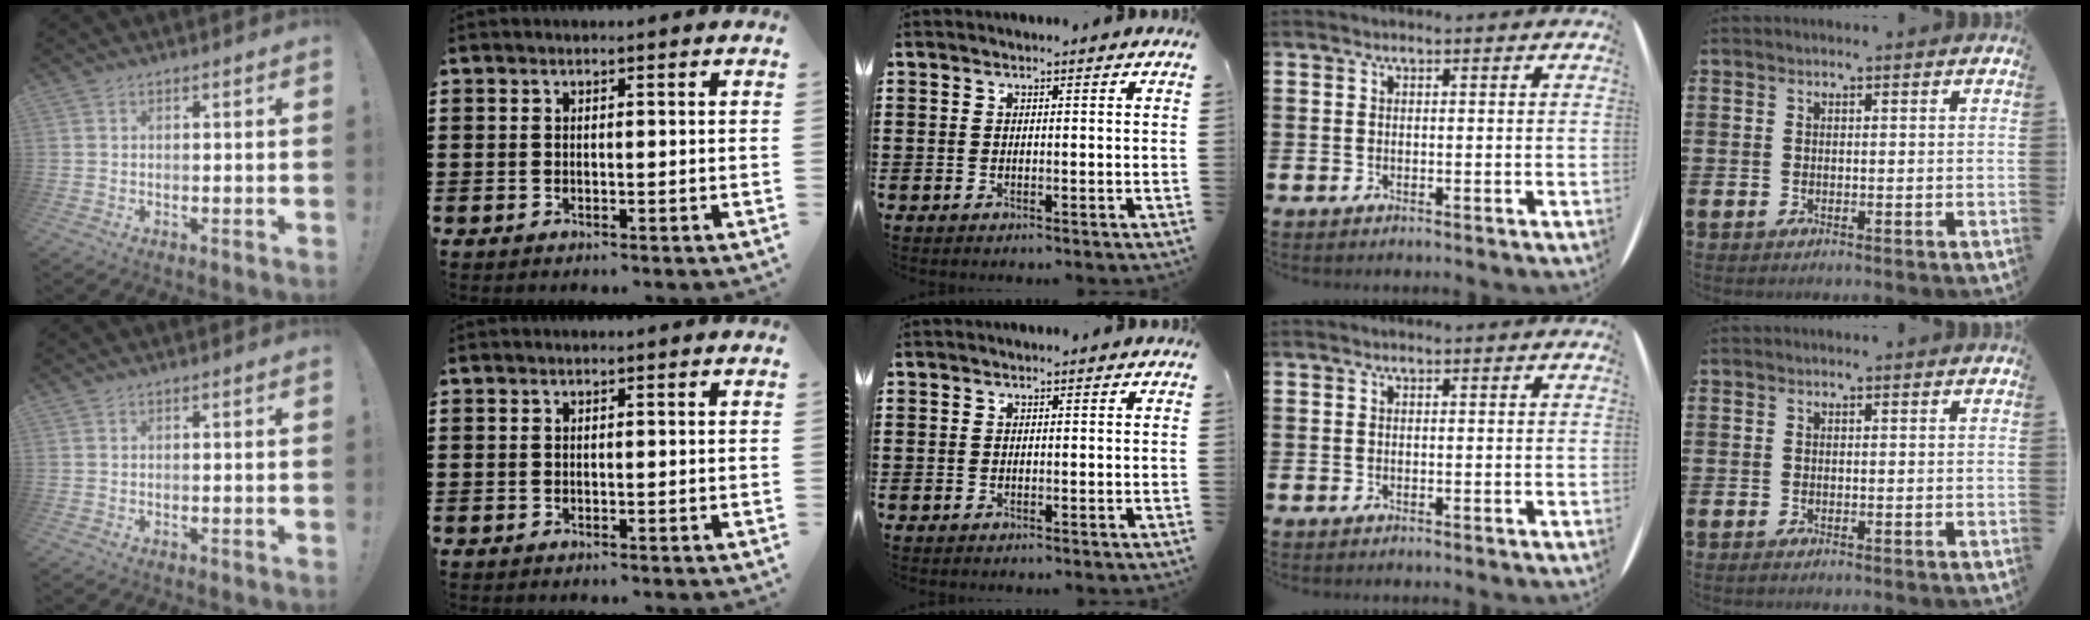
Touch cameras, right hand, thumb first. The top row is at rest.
{}